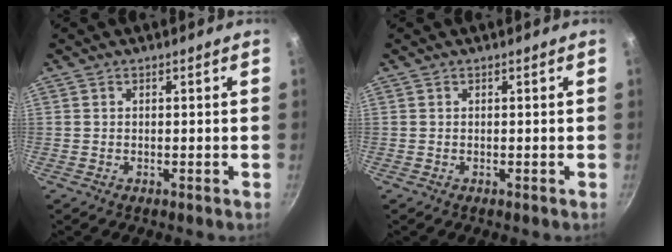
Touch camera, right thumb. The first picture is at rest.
{"total": 0.0}